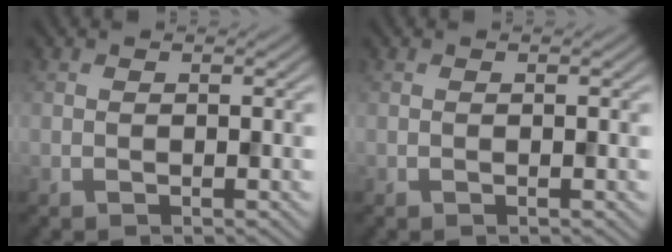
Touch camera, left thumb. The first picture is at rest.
{"total": 0.0}